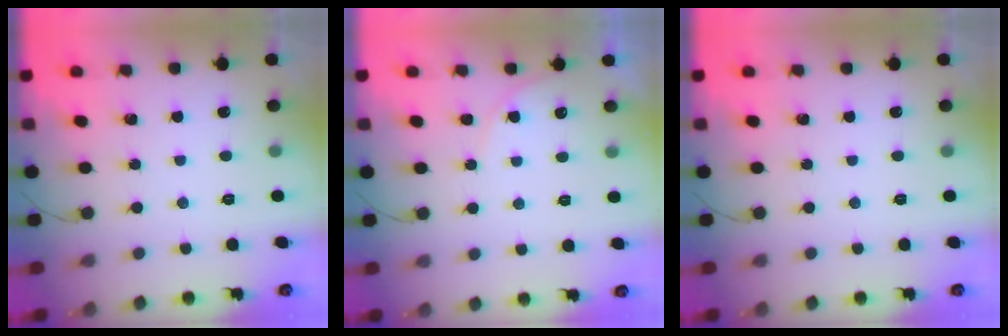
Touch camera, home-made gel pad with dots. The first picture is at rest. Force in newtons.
{"total": 5.1, "press": 5.1, "slide": 0.4}
{"total": 0.0}